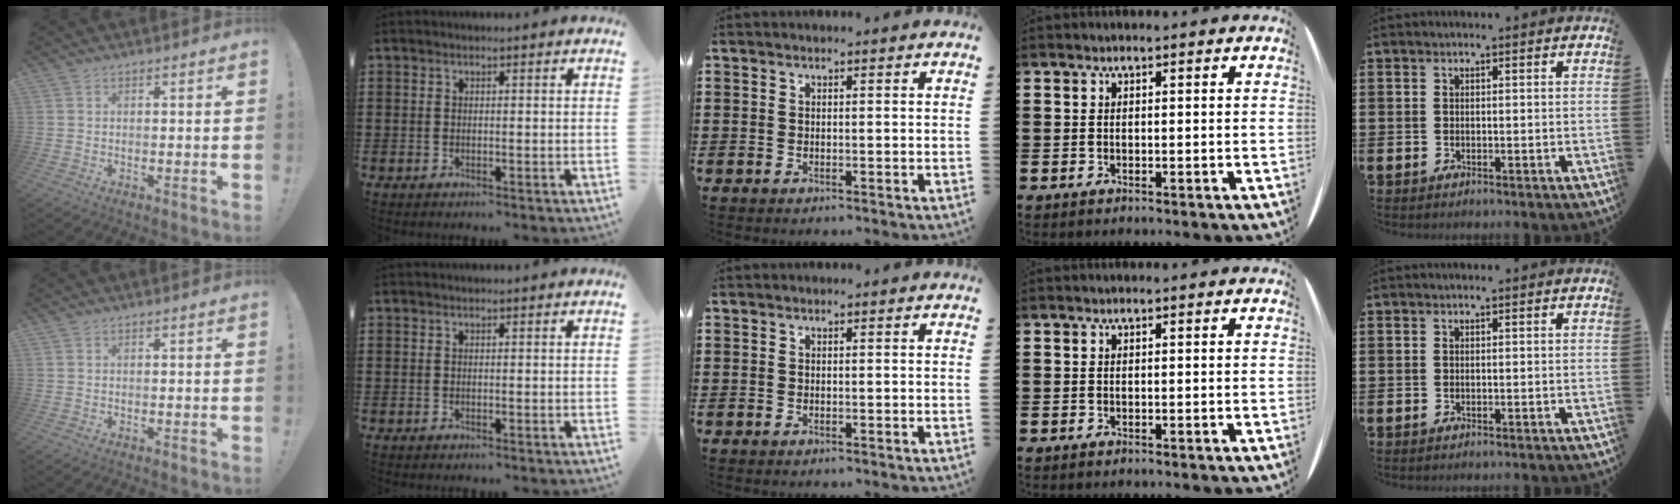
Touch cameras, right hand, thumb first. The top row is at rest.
{}